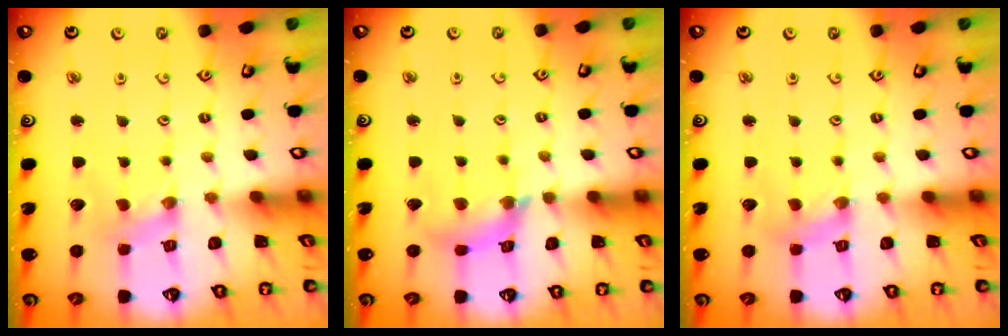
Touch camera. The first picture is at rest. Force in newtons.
{"total": 9.4, "press": 9.3, "slide": 1.2}
{"total": 0.9, "press": 0.9, "slide": 0.3}